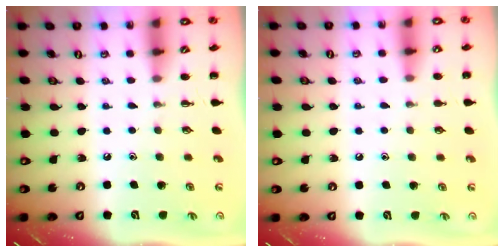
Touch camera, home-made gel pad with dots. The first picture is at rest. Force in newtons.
{"total": 3.3, "press": 3.1, "slide": 1.2}